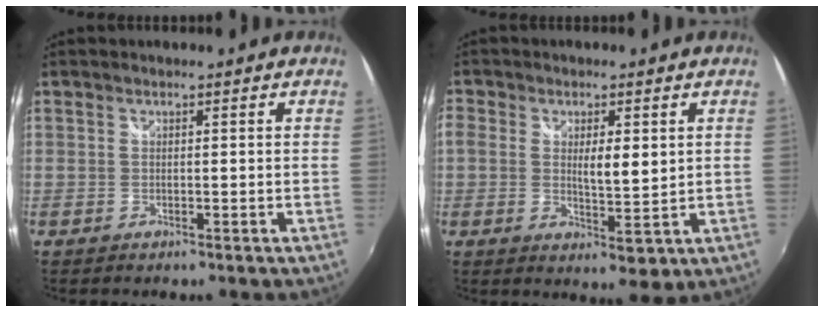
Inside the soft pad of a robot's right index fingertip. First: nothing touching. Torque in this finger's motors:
{"motor_torque": [1.91, 0.23, 0.33, 0.12]}